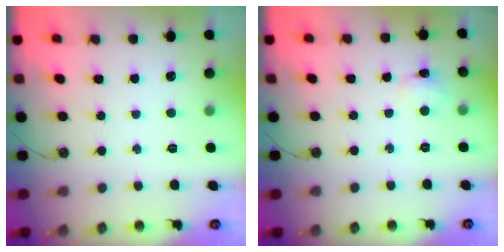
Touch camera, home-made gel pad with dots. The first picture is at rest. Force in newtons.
{"total": 2.7, "press": 2.6, "slide": 0.5}